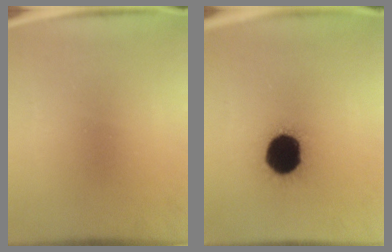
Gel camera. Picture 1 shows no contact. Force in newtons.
{"total": 19.3}